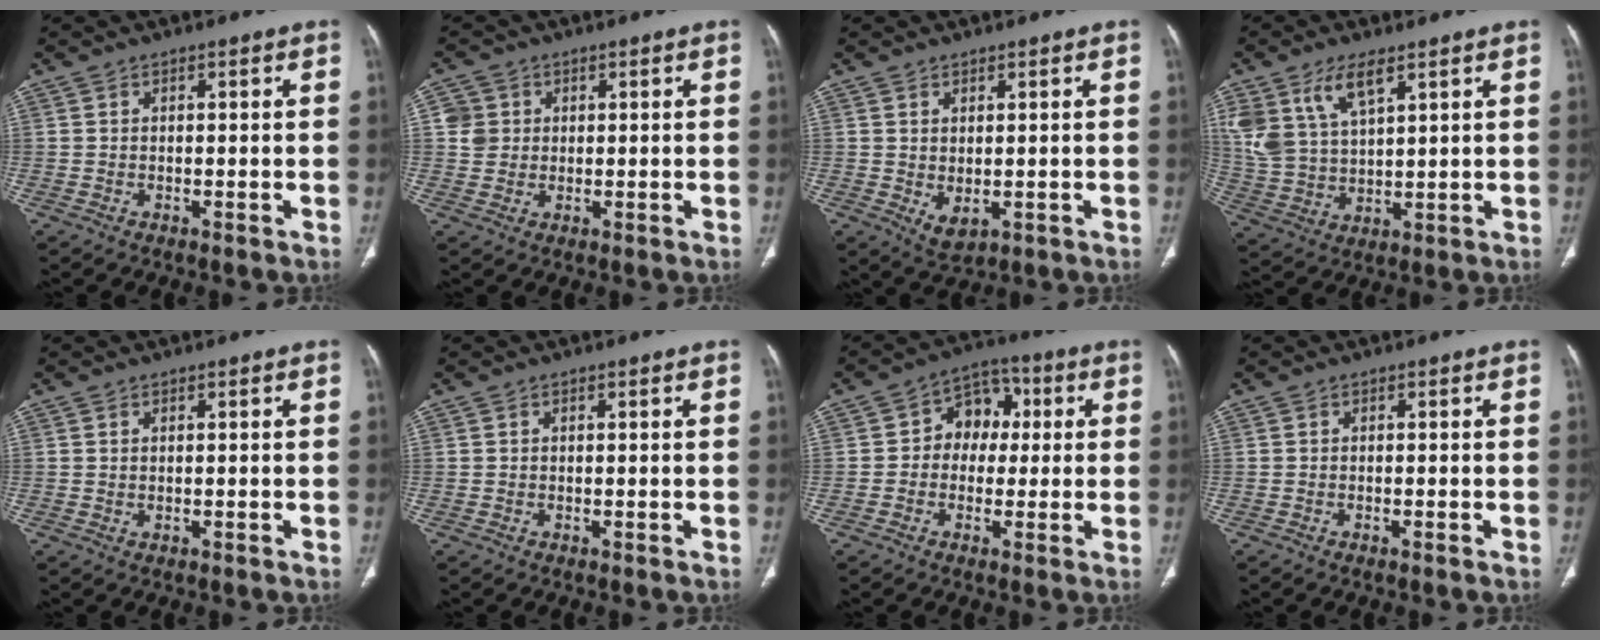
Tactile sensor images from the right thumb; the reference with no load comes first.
{"total": 4.0, "force": [0.9, 3.9, 0.7], "torque": [0.008, 0.001, 0.015]}
{"total": 3.5, "force": [-0.3, 2.0, 2.8], "torque": [-0.045, -0.007, 0.010]}
{"total": 11.3, "force": [6.2, 5.5, 7.7], "torque": [-0.156, -0.016, 0.134]}
{"total": 0.0}
{"total": 0.0}
{"total": 8.5, "force": [0.7, 6.7, 5.2], "torque": [-0.034, 0.024, 0.001]}
{"total": 0.6, "force": [-0.4, 0.1, 0.5], "torque": [-0.013, 0.001, -0.006]}